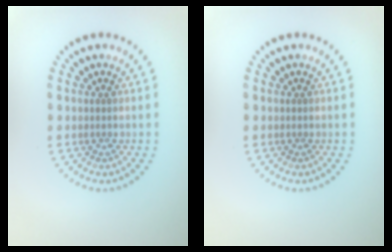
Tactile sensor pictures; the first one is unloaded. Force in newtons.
{"total": 0.0}